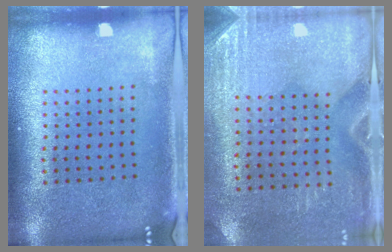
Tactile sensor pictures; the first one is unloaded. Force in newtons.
{"total": 3.0, "press": 2.6, "slide": 1.4}